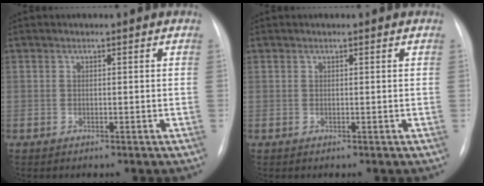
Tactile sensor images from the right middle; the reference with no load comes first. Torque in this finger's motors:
{"motor_torque": [0.00, 0.00, 0.00, 0.00]}